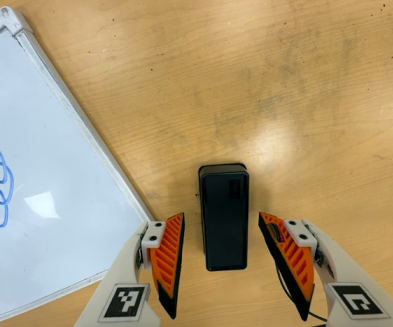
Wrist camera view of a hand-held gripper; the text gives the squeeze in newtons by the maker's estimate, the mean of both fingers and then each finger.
{"total": 0.0}